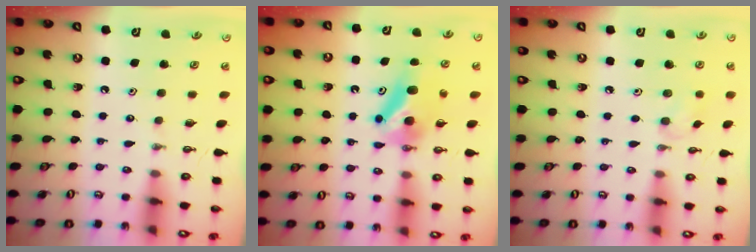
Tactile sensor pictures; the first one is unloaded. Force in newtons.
{"total": 7.3, "press": 6.8, "slide": 2.5}
{"total": 5.6, "press": 5.5, "slide": 1.0}